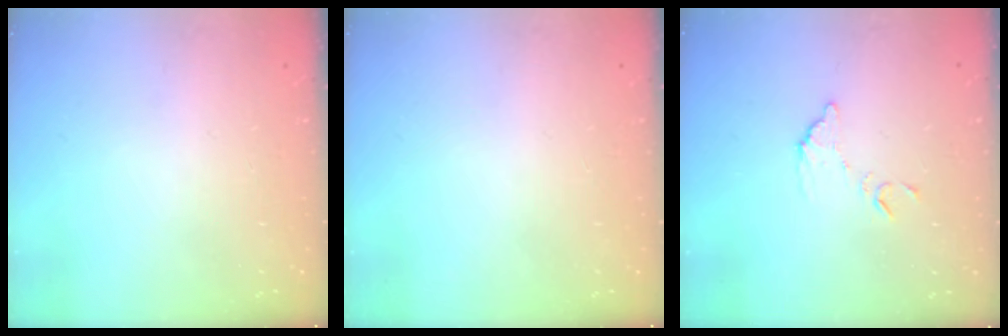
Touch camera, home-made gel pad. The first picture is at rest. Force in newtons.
{"total": 0.0}
{"total": 8.4, "press": 8.4, "slide": 0.4}